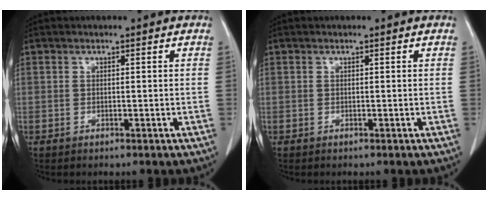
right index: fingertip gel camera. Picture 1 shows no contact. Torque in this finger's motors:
{"motor_torque": [0.00, 0.00, 0.00, 0.00]}